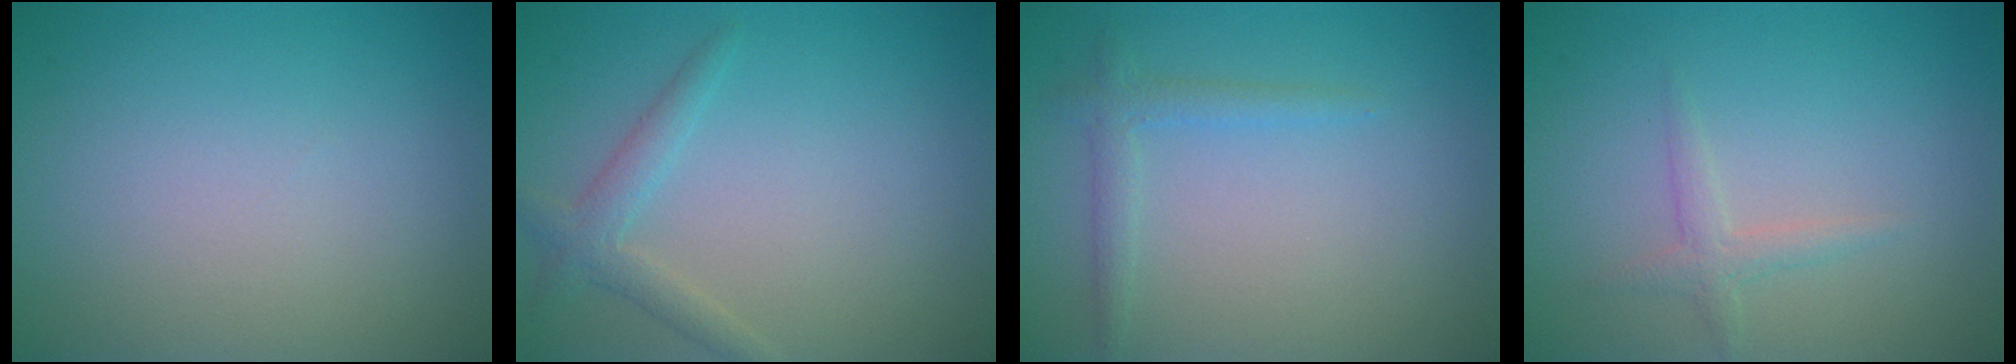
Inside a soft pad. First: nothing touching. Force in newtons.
{"total": 2.0, "press": 2.0, "slide": 0.1}
{"total": 1.6, "press": 1.6, "slide": 0.1}
{"total": 1.5, "press": 1.5, "slide": 0.0}